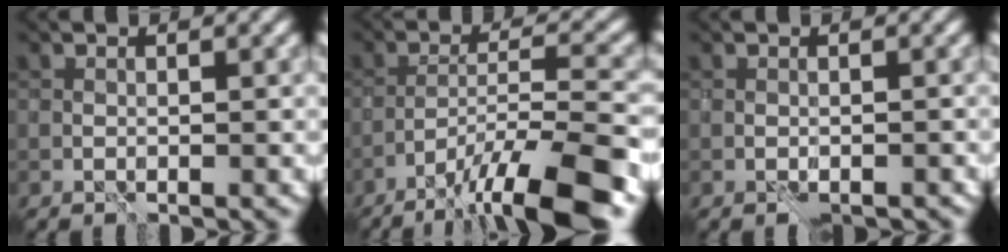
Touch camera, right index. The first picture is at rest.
{"total": 10.8, "force": [-7.4, 2.2, 7.6], "torque": [-0.123, 0.010, -0.119]}
{"total": 1.7, "force": [-1.4, 0.7, 0.6], "torque": [-0.015, 0.004, -0.019]}